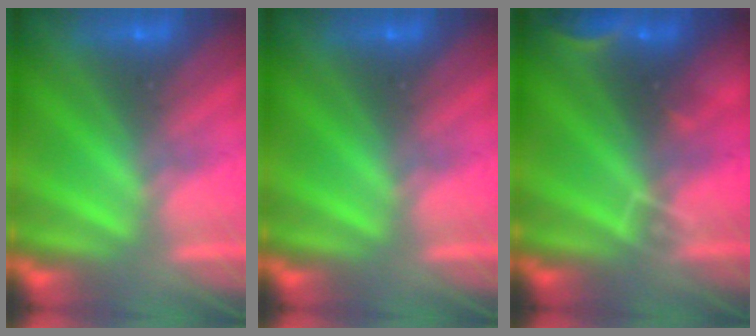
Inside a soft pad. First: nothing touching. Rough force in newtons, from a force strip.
{"total": 0.0}
{"total": 2.9}